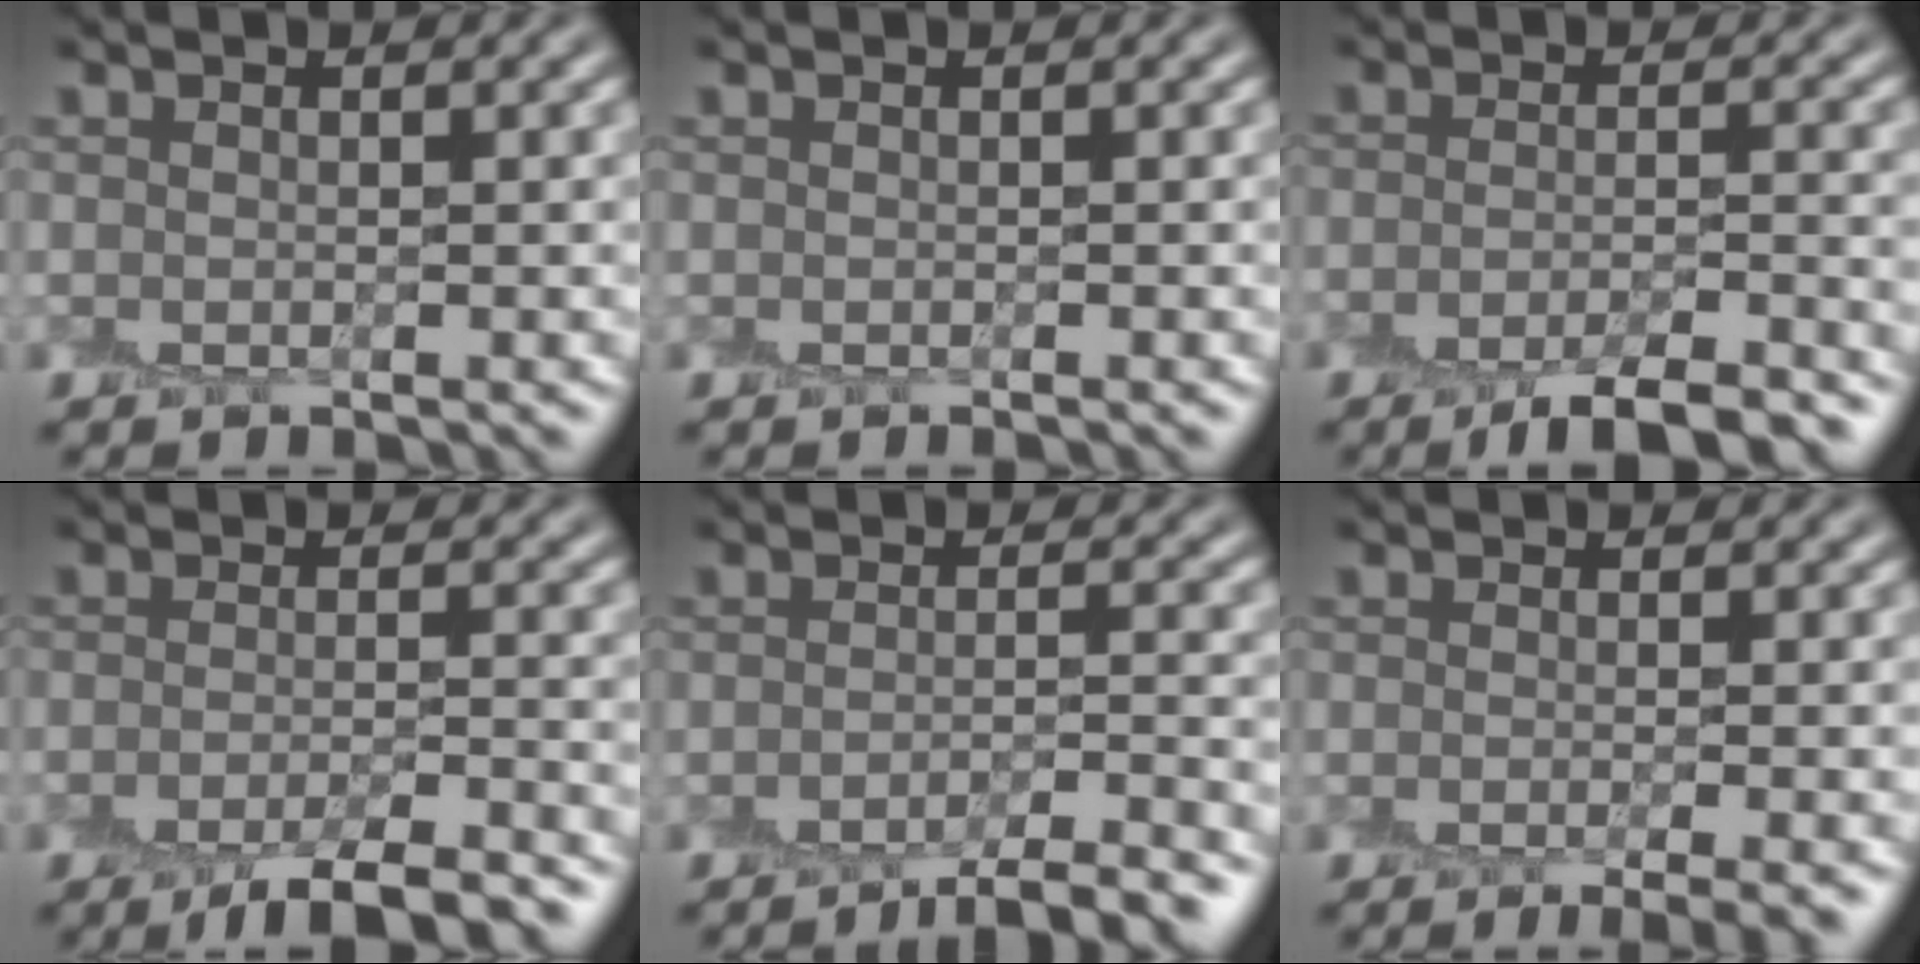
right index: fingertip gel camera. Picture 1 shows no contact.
{"total": 0.0}
{"total": 5.8, "force": [-4.3, 1.2, 3.7], "torque": [-0.051, -0.004, -0.066]}
{"total": 5.3, "force": [-3.8, 1.0, 3.5], "torque": [-0.049, -0.002, -0.060]}
{"total": 5.0, "force": [-4.0, 0.8, 2.9], "torque": [-0.040, 0.000, -0.057]}
{"total": 3.2, "force": [-1.9, 0.4, 2.5], "torque": [-0.027, -0.008, -0.029]}